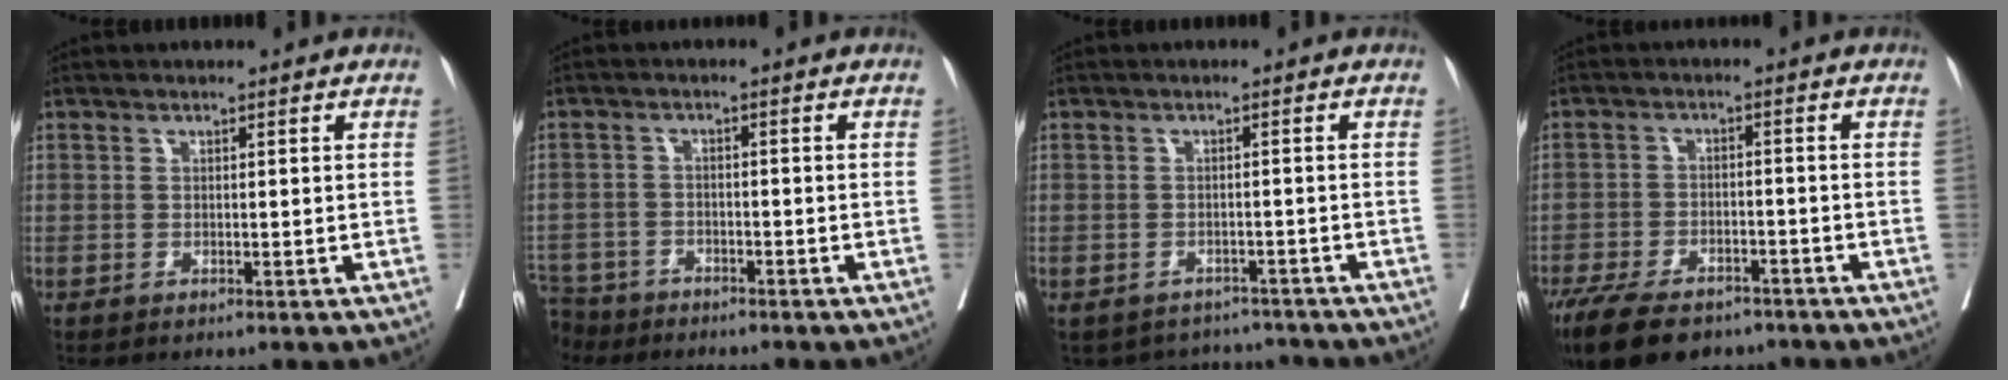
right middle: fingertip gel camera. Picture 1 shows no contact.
{"total": 7.1, "force": [-6.1, 3.5, 0.7], "torque": [-0.022, -0.006, -0.111]}
{"total": 6.6, "force": [-6.0, 2.6, -0.2], "torque": [0.011, 0.020, -0.073]}
{"total": 13.2, "force": [-9.7, 5.9, 6.7], "torque": [-0.128, -0.009, -0.152]}